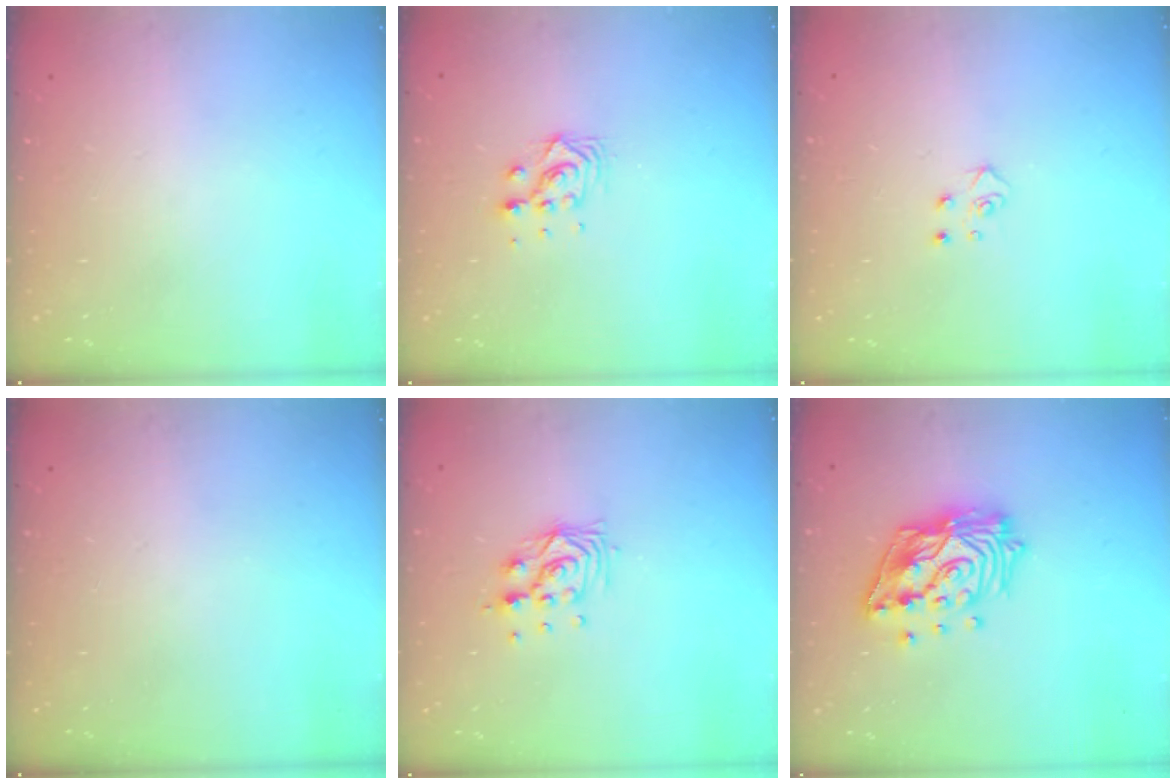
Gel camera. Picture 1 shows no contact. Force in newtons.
{"total": 6.9, "press": 6.9, "slide": 0.4}
{"total": 3.9, "press": 3.9, "slide": 0.4}
{"total": 0.0}
{"total": 9.5, "press": 9.5, "slide": 0.7}
{"total": 17.5, "press": 17.5, "slide": 1.4}